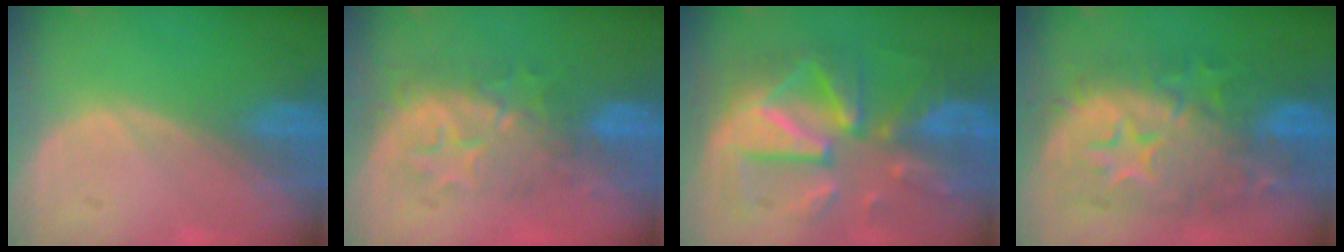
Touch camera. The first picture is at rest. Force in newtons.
{"total": 8.3, "press": 7.9, "slide": 2.5}
{"total": 12.4, "press": 12.3, "slide": 1.1}
{"total": 12.6, "press": 12.6, "slide": 1.1}